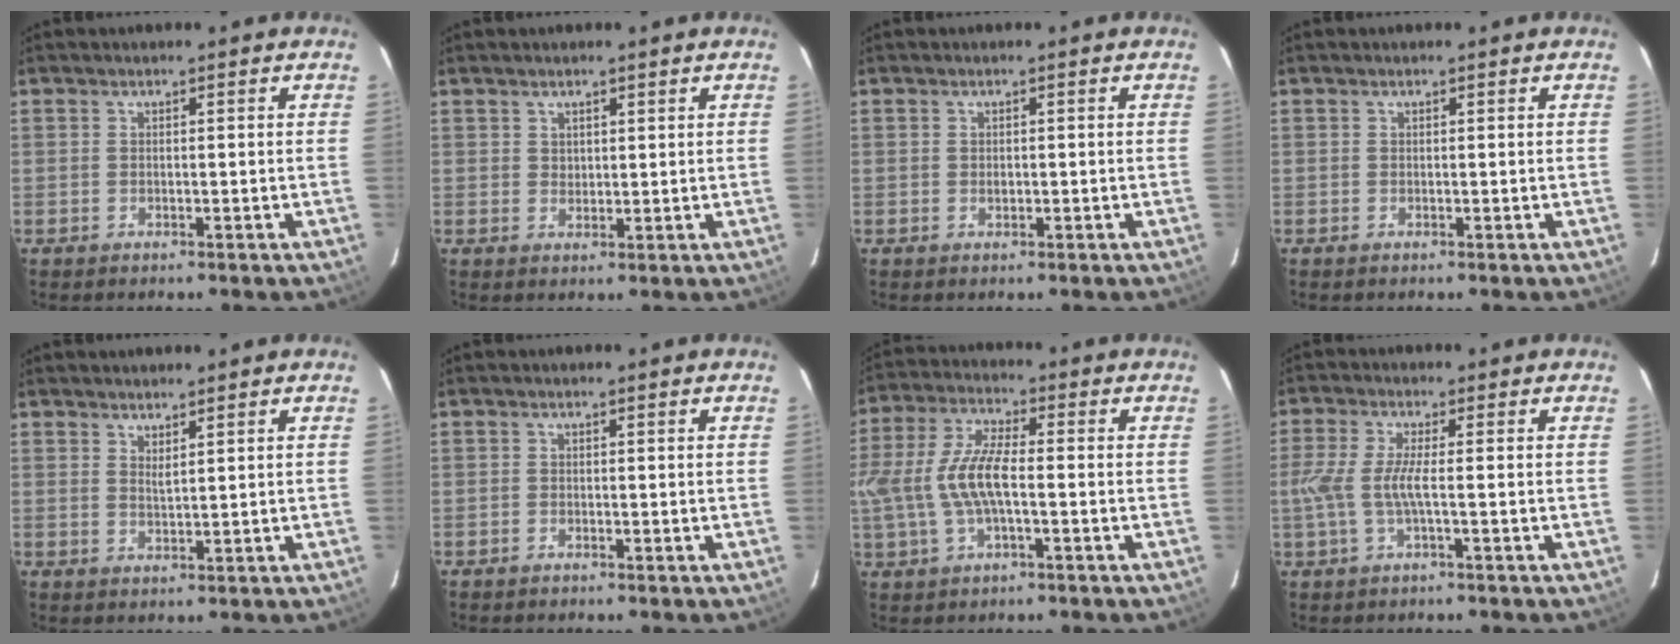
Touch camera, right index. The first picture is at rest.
{"total": 2.0, "force": [1.4, 1.3, 0.5], "torque": [-0.001, 0.004, 0.023]}
{"total": 0.7, "force": [0.2, 0.6, 0.3], "torque": [-0.002, 0.002, 0.005]}
{"total": 0.0}
{"total": 1.9, "force": [1.5, 0.3, 1.0], "torque": [-0.018, -0.001, 0.026]}
{"total": 0.7, "force": [-0.5, 0.4, 0.0], "torque": [-0.001, 0.002, -0.012]}
{"total": 10.9, "force": [-1.3, 4.0, 10.1], "torque": [-0.216, 0.006, -0.023]}
{"total": 5.3, "force": [-0.9, 0.3, 5.2], "torque": [-0.118, -0.002, -0.018]}